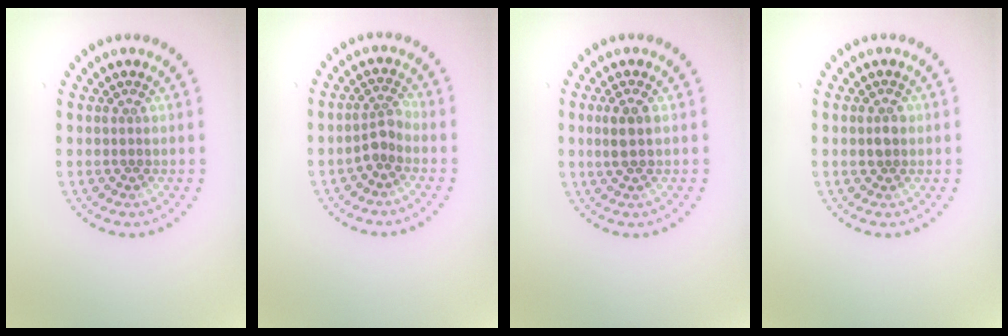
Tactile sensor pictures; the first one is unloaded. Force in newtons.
{"total": 2.0, "press": 1.4, "slide": 1.4}
{"total": 1.8, "press": 1.7, "slide": 0.7}
{"total": 1.3, "press": 1.3, "slide": 0.3}